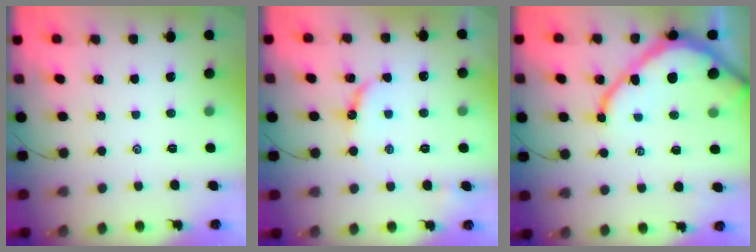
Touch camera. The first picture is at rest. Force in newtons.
{"total": 6.8, "press": 6.7, "slide": 0.6}
{"total": 12.3, "press": 12.2, "slide": 1.4}